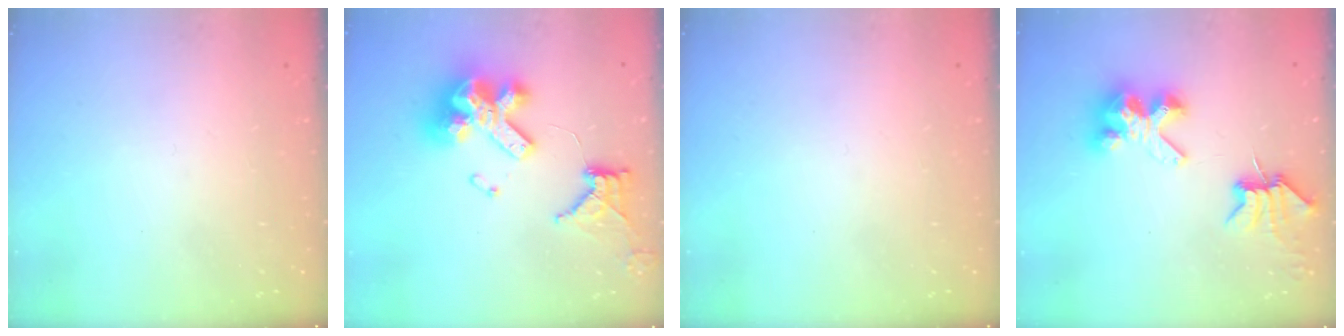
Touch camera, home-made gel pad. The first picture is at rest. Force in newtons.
{"total": 16.7, "press": 16.6, "slide": 1.9}
{"total": 0.0}
{"total": 7.0, "press": 6.9, "slide": 0.6}